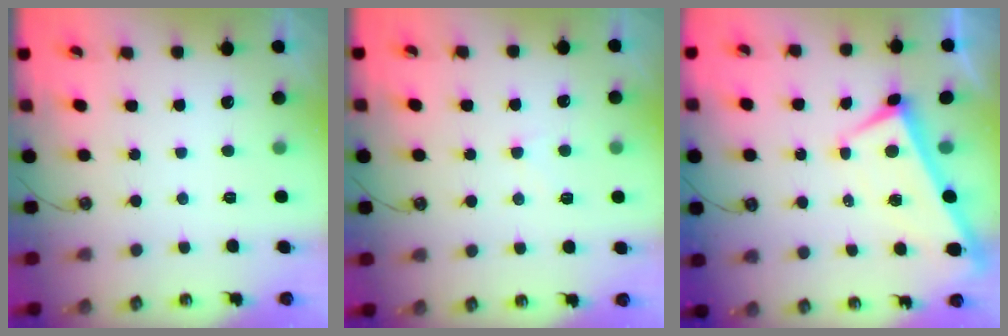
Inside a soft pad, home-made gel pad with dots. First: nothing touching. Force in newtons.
{"total": 1.3, "press": 1.2, "slide": 0.5}
{"total": 1.8, "press": 1.7, "slide": 0.5}